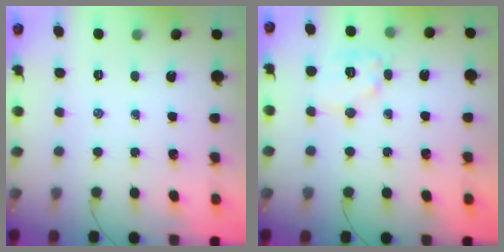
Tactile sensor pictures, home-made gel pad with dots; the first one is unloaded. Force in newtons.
{"total": 9.1, "press": 9.1, "slide": 0.4}